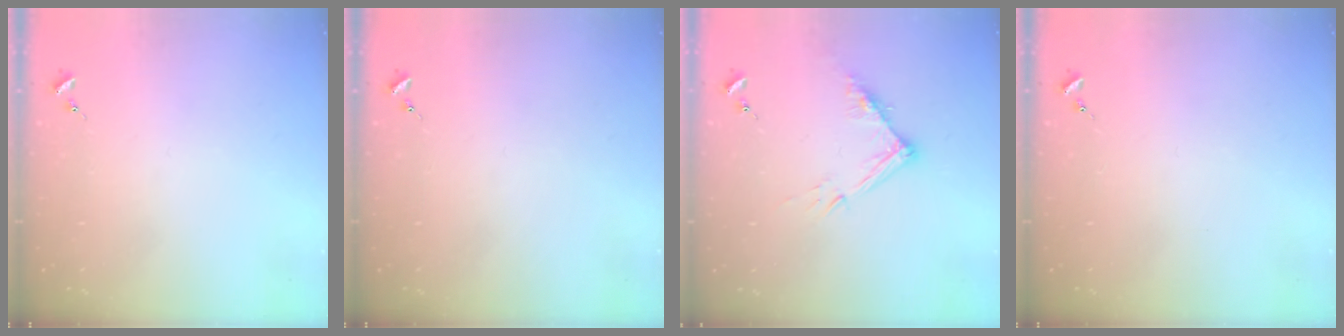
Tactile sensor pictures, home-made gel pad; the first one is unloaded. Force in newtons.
{"total": 0.0}
{"total": 10.5, "press": 10.5, "slide": 0.8}
{"total": 0.0}